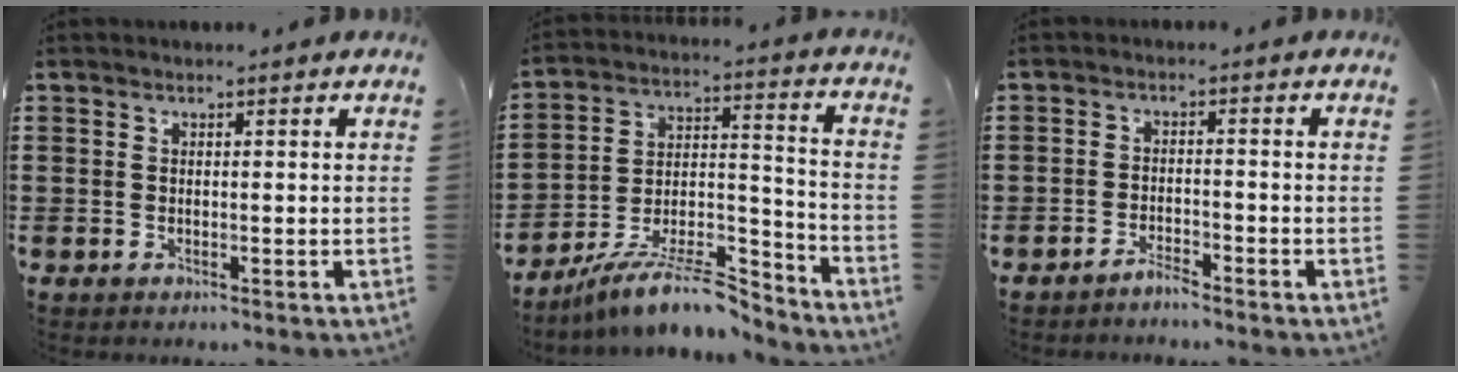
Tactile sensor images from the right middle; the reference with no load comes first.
{"total": 11.3, "force": [-9.6, 1.8, 5.8], "torque": [-0.096, 0.029, -0.180]}
{"total": 0.7, "force": [-0.6, 0.1, 0.4], "torque": [-0.010, -0.003, -0.011]}